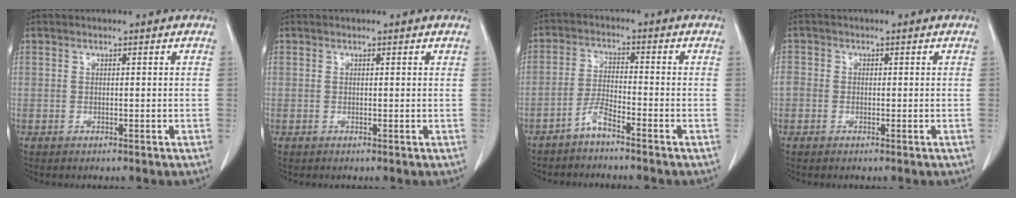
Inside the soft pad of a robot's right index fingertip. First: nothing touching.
{"total": 0.0}
{"total": 3.4, "force": [-2.8, 0.2, 1.8], "torque": [-0.040, 0.000, -0.059]}
{"total": 2.7, "force": [-0.3, 2.5, 1.0], "torque": [-0.025, 0.011, -0.007]}